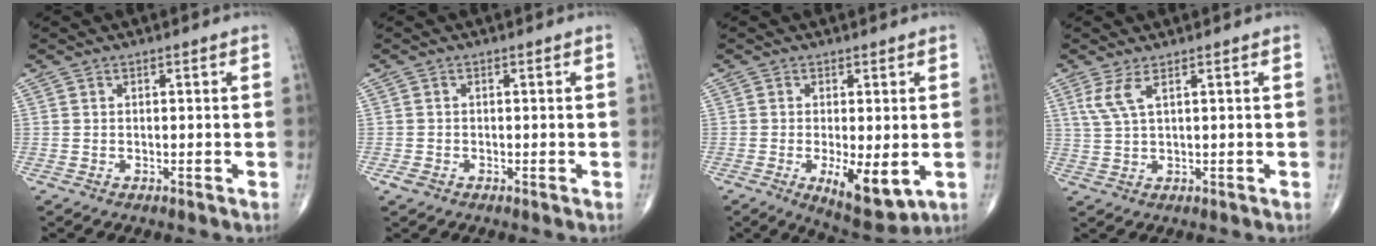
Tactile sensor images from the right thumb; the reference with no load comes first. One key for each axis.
{"total": 1.2, "fx": -0.7, "fy": 0.8, "fz": 0.7, "tx": -0.016, "ty": -0.001, "tz": -0.013}
{"total": 9.0, "fx": -2.0, "fy": 3.2, "fz": 8.1, "tx": -0.121, "ty": -0.024, "tz": -0.024}
{"total": 3.7, "fx": 1.8, "fy": 0.7, "fz": 3.1, "tx": -0.082, "ty": -0.001, "tz": 0.047}